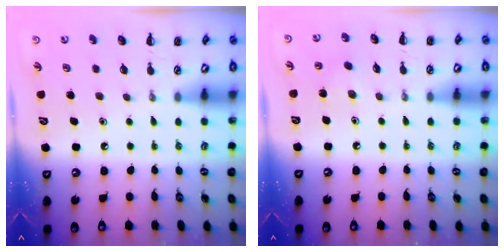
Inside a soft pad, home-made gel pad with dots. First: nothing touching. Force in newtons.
{"total": 2.5, "press": 2.4, "slide": 0.8}